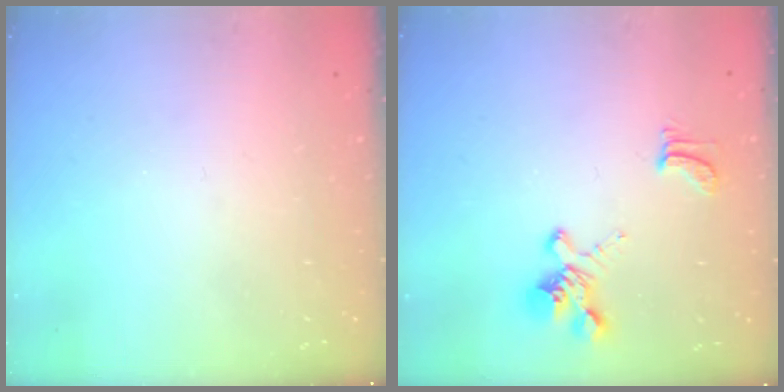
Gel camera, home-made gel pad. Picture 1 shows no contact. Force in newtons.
{"total": 2.0, "press": 1.6, "slide": 1.2}